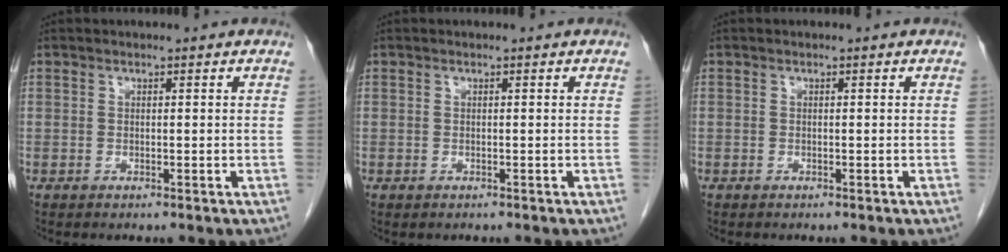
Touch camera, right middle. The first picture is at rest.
{"total": 0.0}
{"total": 0.0}